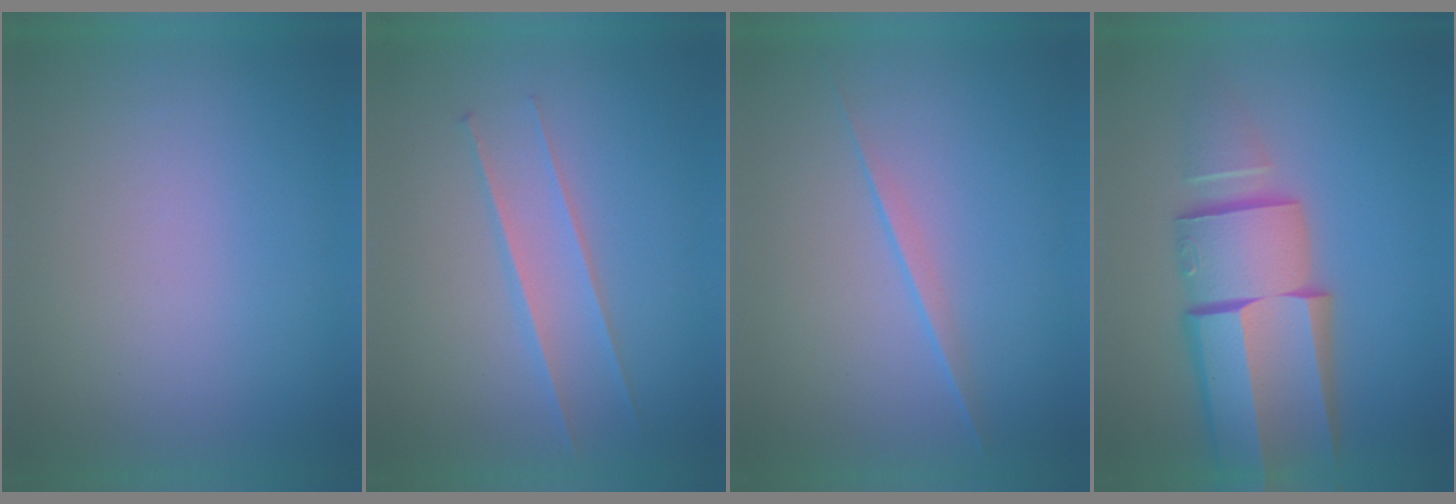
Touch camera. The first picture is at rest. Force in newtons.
{"total": 2.3}
{"total": 2.2}
{"total": 10.5}